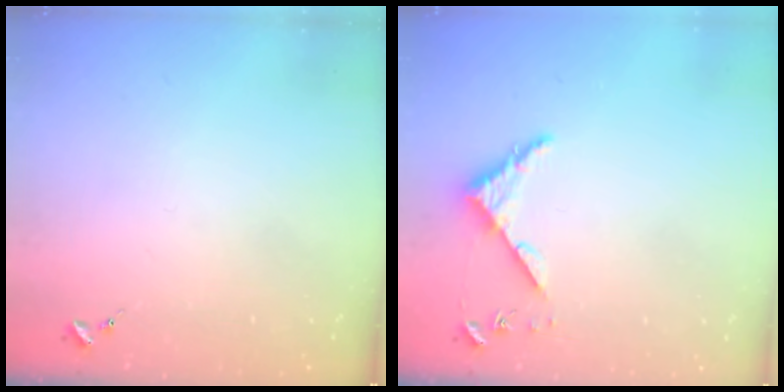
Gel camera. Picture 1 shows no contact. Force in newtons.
{"total": 4.3, "press": 4.3, "slide": 0.4}